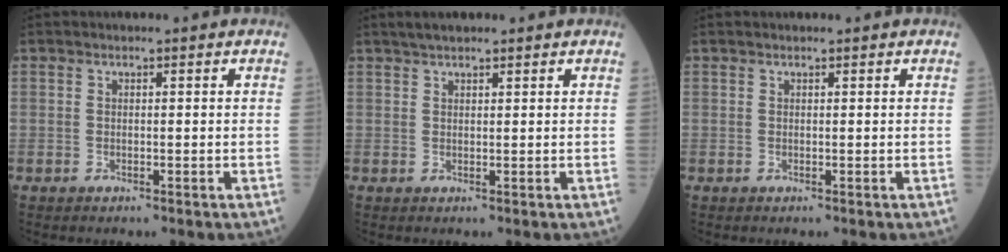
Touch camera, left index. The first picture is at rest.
{"total": 2.5, "force": [2.1, 0.6, 1.2], "torque": [-0.023, 0.016, 0.037]}
{"total": 0.0}